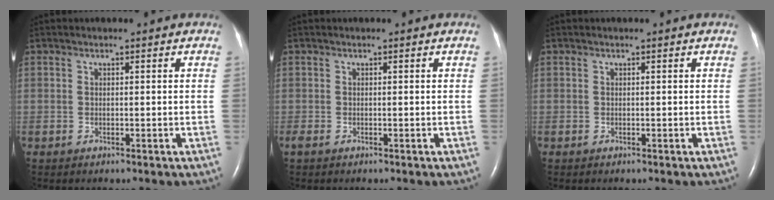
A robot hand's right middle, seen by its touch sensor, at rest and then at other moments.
{"total": 0.5, "force": [-0.3, 0.2, 0.4], "torque": [-0.014, -0.003, -0.006]}
{"total": 0.0}